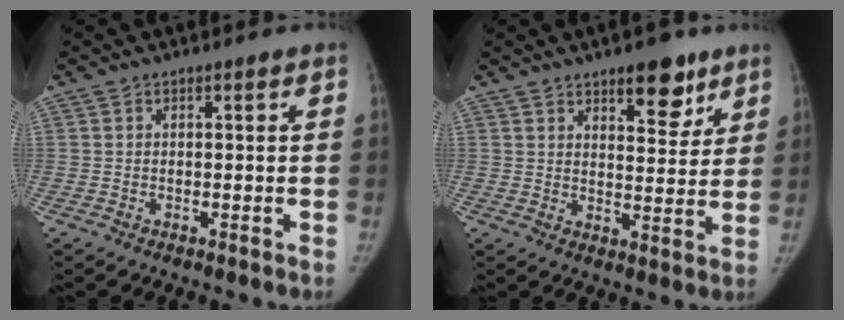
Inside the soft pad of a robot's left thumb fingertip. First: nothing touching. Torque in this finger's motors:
{"motor_torque": [0.94, 0.38, 1.00, -0.69, 0.00]}